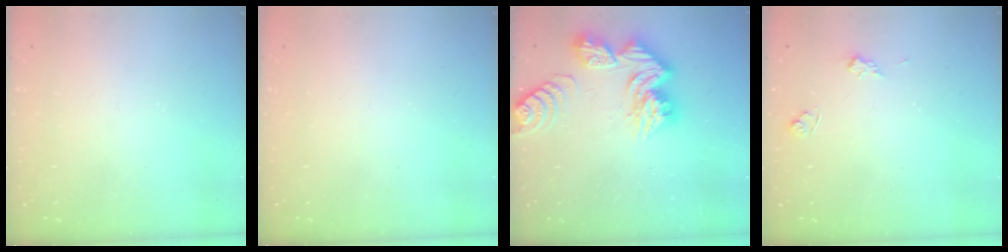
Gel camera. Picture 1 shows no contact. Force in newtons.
{"total": 0.0}
{"total": 14.3, "press": 14.3, "slide": 1.5}
{"total": 4.2, "press": 4.1, "slide": 0.4}